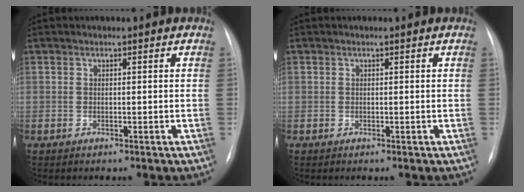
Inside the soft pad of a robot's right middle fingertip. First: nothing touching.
{"total": 0.0}